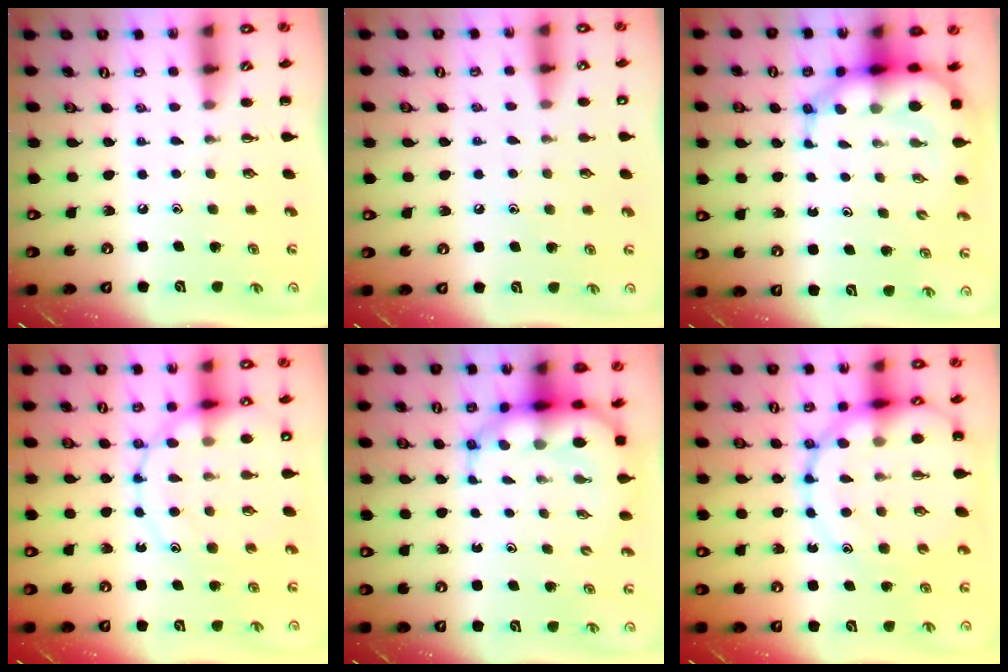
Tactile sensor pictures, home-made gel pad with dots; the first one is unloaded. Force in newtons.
{"total": 5.2, "press": 5.0, "slide": 1.4}
{"total": 9.6, "press": 9.2, "slide": 2.8}
{"total": 16.5, "press": 16.3, "slide": 2.6}
{"total": 8.7, "press": 8.3, "slide": 2.7}
{"total": 19.4, "press": 19.2, "slide": 3.0}